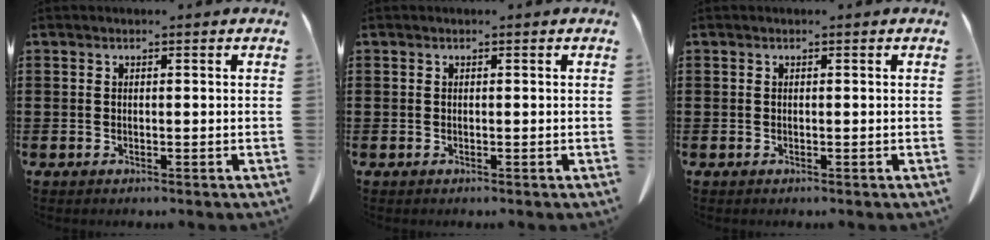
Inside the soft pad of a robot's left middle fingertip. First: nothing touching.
{"total": 0.0}
{"total": 0.0}